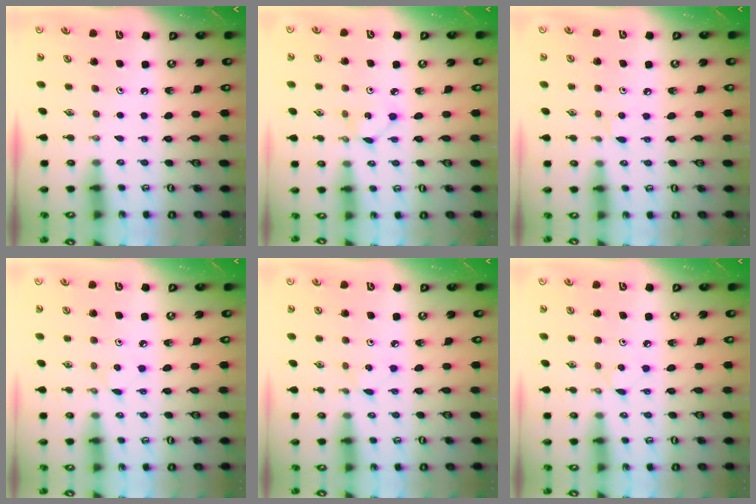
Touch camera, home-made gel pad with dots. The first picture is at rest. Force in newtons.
{"total": 2.2, "press": 2.2, "slide": 0.3}
{"total": 4.6, "press": 4.6, "slide": 0.6}
{"total": 3.6, "press": 3.6, "slide": 0.5}
{"total": 2.6, "press": 2.6, "slide": 0.2}
{"total": 3.6, "press": 3.6, "slide": 0.5}